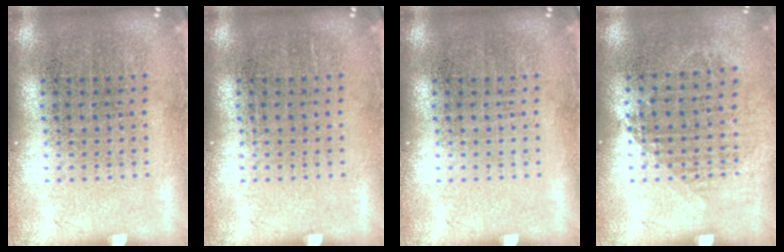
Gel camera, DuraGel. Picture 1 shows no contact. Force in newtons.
{"total": 0.0}
{"total": 0.0}
{"total": 0.9, "press": 0.8, "slide": 0.3}